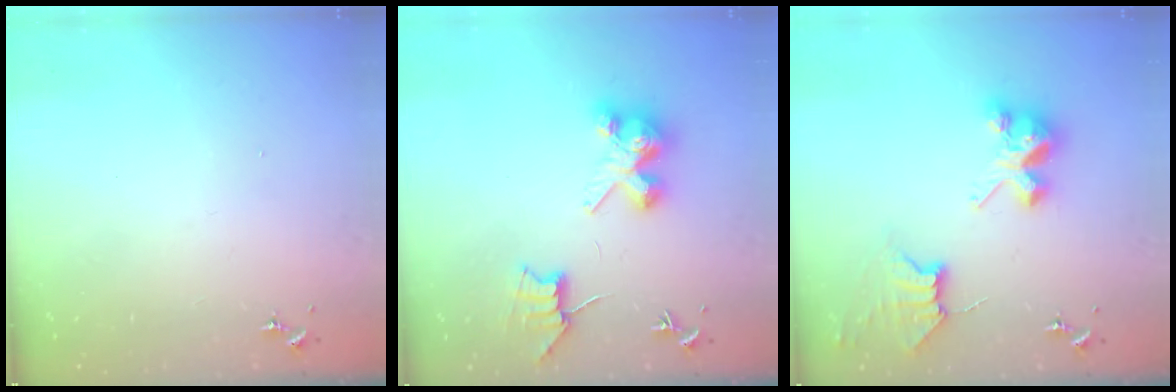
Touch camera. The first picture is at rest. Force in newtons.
{"total": 9.3, "press": 9.3, "slide": 0.7}
{"total": 8.9, "press": 8.8, "slide": 0.6}